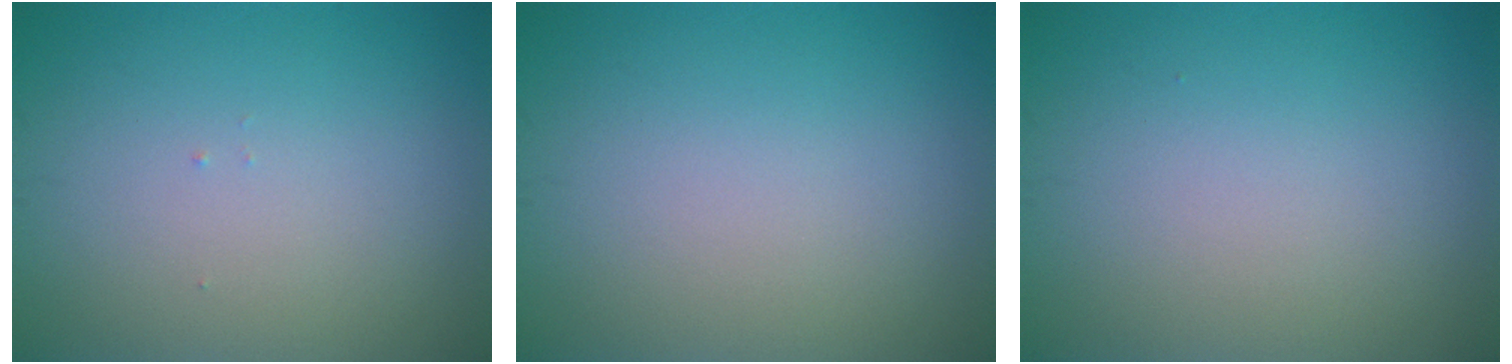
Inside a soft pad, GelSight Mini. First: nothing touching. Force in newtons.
{"total": 0.0}
{"total": 0.0}